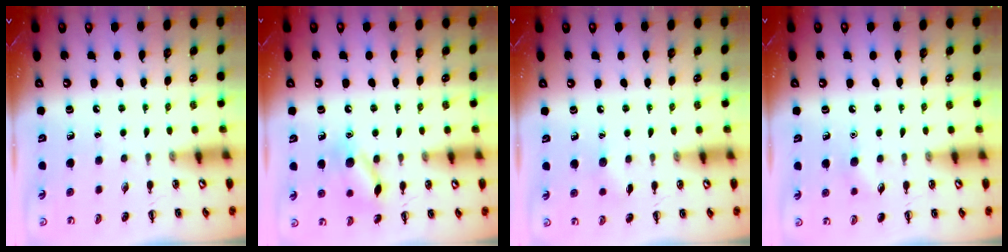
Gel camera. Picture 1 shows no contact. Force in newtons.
{"total": 12.0, "press": 12.0, "slide": 0.7}
{"total": 5.1, "press": 5.0, "slide": 0.9}
{"total": 6.3, "press": 6.0, "slide": 1.9}